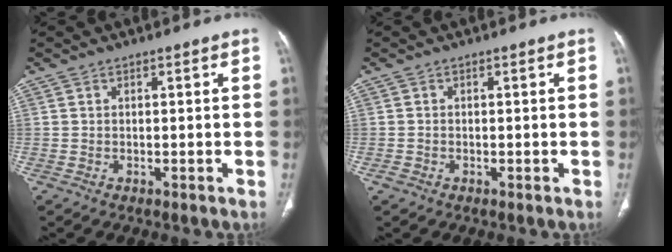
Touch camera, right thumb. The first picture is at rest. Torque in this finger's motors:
{"motor_torque": [0.49, -0.06, -0.12, -0.57, 0.01]}